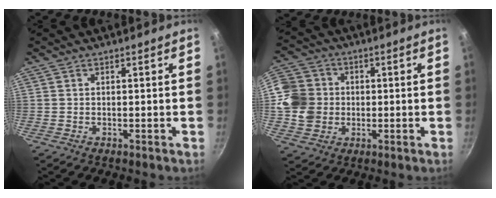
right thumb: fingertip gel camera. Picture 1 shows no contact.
{"total": 11.0, "force": [0.0, 9.9, 4.7], "torque": [-0.064, 0.013, -0.010]}